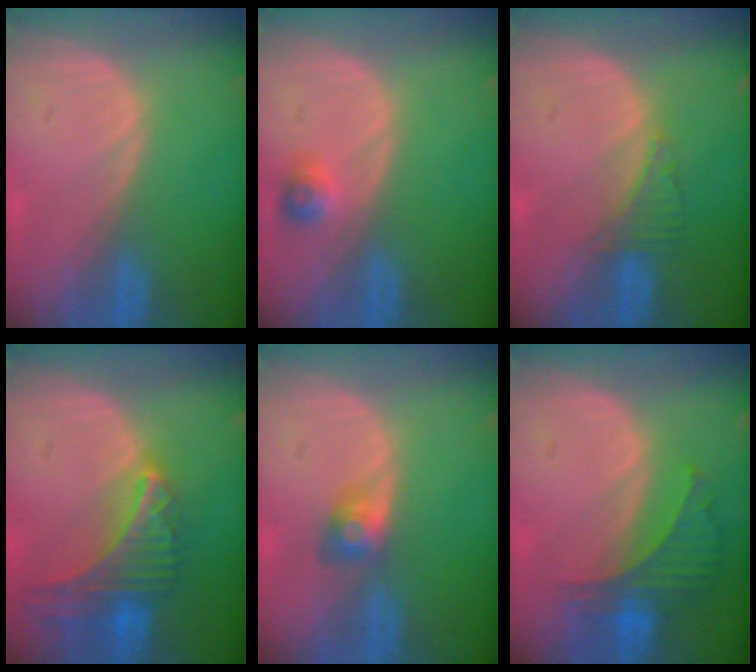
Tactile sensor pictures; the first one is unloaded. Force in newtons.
{"total": 2.2, "press": 2.2, "slide": 0.2}
{"total": 2.5, "press": 2.5, "slide": 0.2}
{"total": 9.1, "press": 8.0, "slide": 4.4}
{"total": 2.8, "press": 2.6, "slide": 1.1}
{"total": 6.3, "press": 5.9, "slide": 2.2}